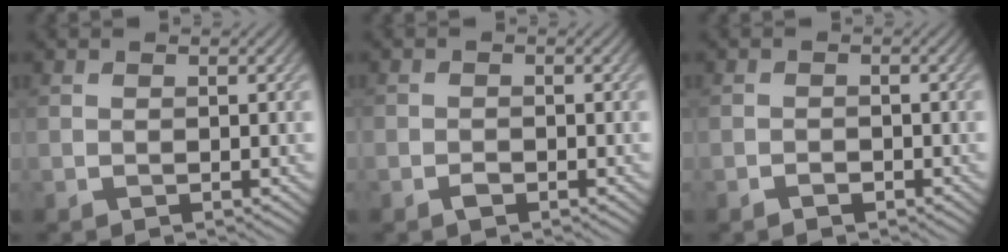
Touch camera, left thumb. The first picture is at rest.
{"total": 1.3, "force": [-0.8, 0.8, 0.6], "torque": [-0.009, -0.001, -0.017]}
{"total": 1.0, "force": [-0.7, 0.6, 0.4], "torque": [-0.004, 0.000, -0.013]}